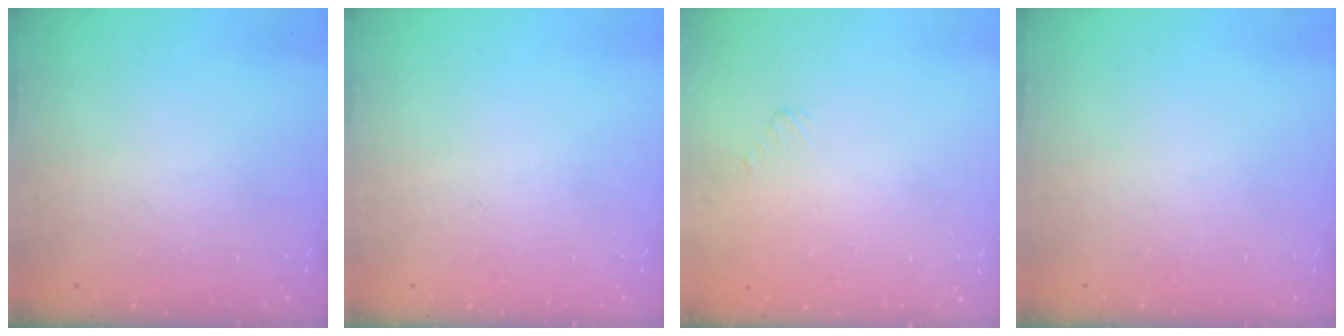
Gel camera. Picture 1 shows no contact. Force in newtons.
{"total": 0.0}
{"total": 1.0, "press": 0.9, "slide": 0.4}
{"total": 0.0}